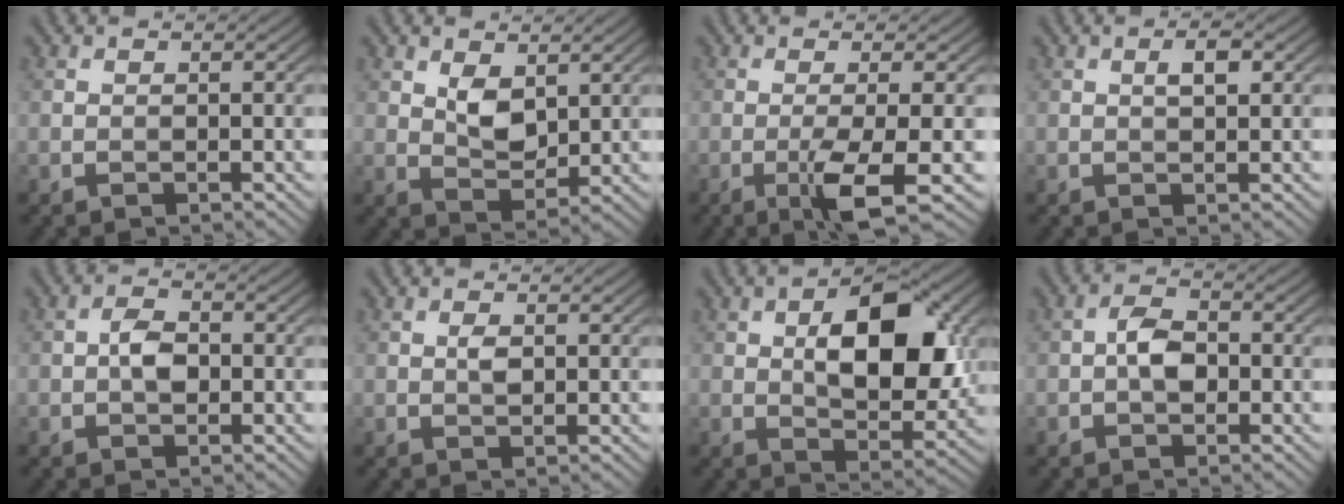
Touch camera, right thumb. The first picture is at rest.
{"total": 4.3, "force": [1.8, 2.5, 3.0], "torque": [-0.061, -0.006, 0.036]}
{"total": 5.6, "force": [-1.9, 0.6, 5.3], "torque": [-0.093, 0.004, -0.039]}
{"total": 2.2, "force": [0.6, 0.7, 2.0], "torque": [-0.033, 0.002, 0.009]}
{"total": 2.9, "force": [-0.4, 1.8, 2.2], "torque": [-0.043, 0.004, -0.012]}
{"total": 1.4, "force": [0.3, 0.7, 1.2], "torque": [-0.025, 0.000, 0.005]}
{"total": 11.3, "force": [1.8, 5.9, 9.5], "torque": [-0.145, 0.002, 0.030]}
{"total": 3.5, "force": [-0.5, 2.2, 2.7], "torque": [-0.052, 0.006, -0.016]}